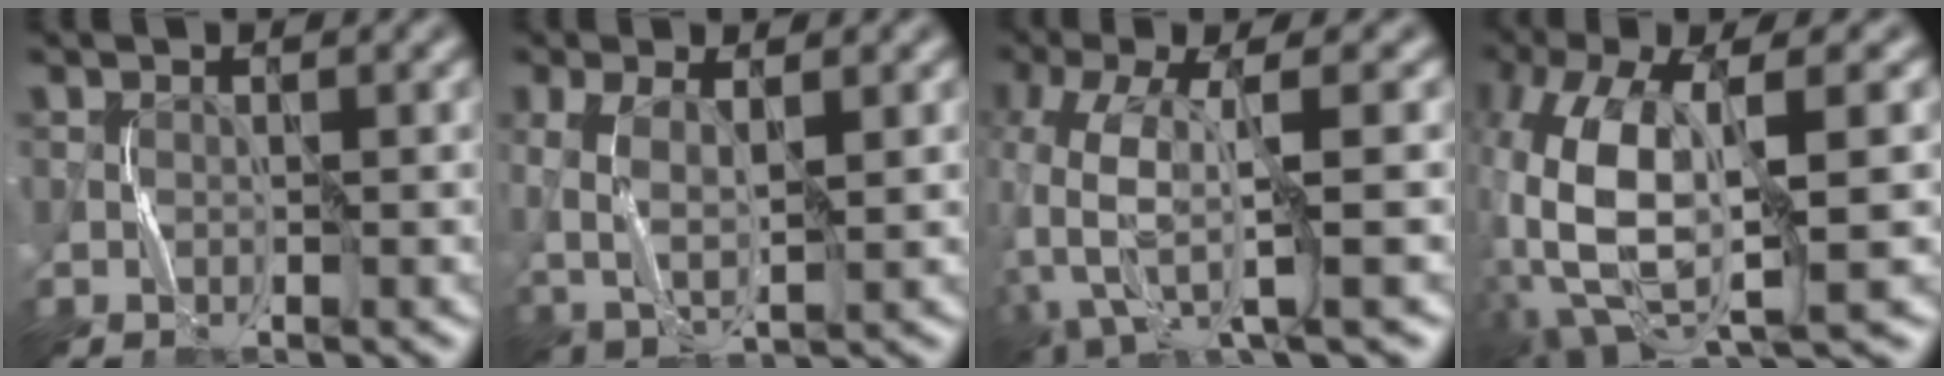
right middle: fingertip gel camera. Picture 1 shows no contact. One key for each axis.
{"total": 4.3, "fx": 0.4, "fy": 1.8, "fz": 3.9, "tx": -0.097, "ty": -0.002, "tz": 0.009}
{"total": 9.0, "fx": -1.6, "fy": 3.3, "fz": 8.2, "tx": -0.195, "ty": -0.003, "tz": -0.038}
{"total": 12.4, "fx": -0.2, "fy": 5.0, "fz": 11.3, "tx": -0.246, "ty": -0.004, "tz": 0.001}